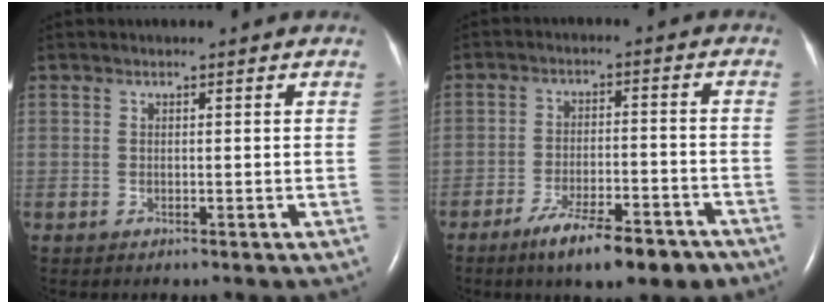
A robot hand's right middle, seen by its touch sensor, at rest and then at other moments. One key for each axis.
{"total": 10.1, "fx": -7.3, "fy": 2.2, "fz": 6.7, "tx": -0.109, "ty": -0.010, "tz": -0.113}